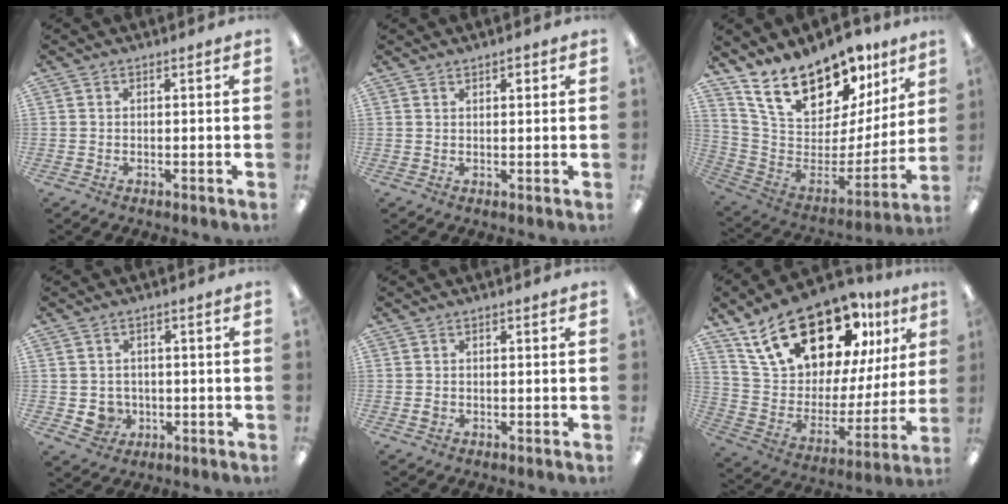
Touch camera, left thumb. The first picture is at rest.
{"total": 1.5, "force": [1.2, 0.5, 0.8], "torque": [-0.008, -0.003, 0.020]}
{"total": 19.9, "force": [15.7, 8.6, 8.5], "torque": [-0.149, -0.118, 0.283]}
{"total": 4.4, "force": [-0.4, 4.2, 1.3], "torque": [-0.027, 0.004, -0.005]}
{"total": 0.9, "force": [0.0, 0.8, 0.3], "torque": [-0.005, 0.004, 0.000]}
{"total": 23.0, "force": [16.0, 10.8, 12.4], "torque": [-0.203, -0.102, 0.281]}